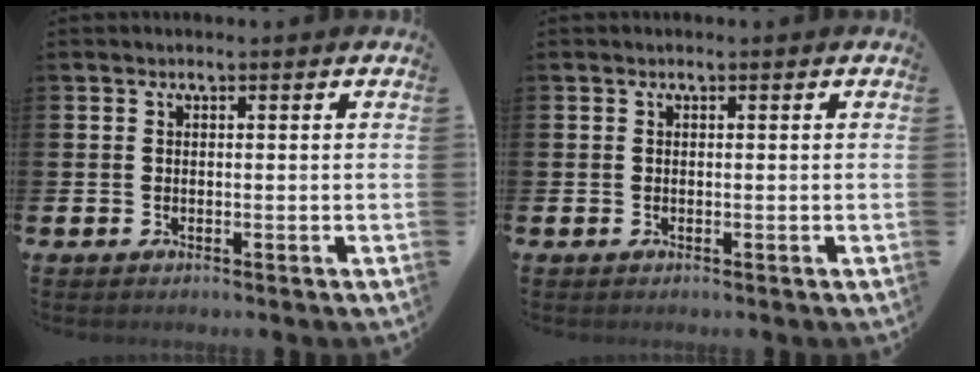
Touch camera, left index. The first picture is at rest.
{"total": 0.0}